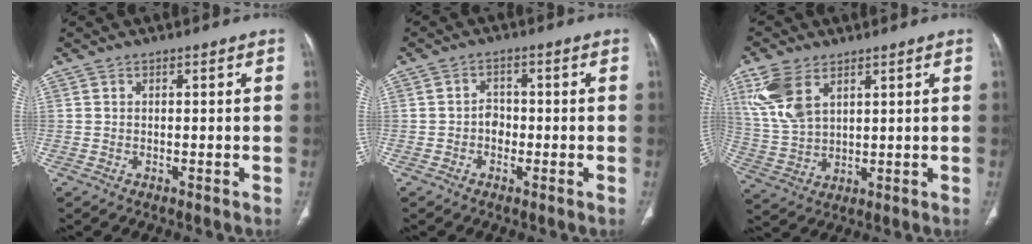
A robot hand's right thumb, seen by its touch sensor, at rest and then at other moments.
{"total": 2.7, "force": [-0.8, 2.2, 1.4], "torque": [-0.007, 0.009, -0.019]}
{"total": 10.2, "force": [5.1, 5.7, 6.8], "torque": [-0.150, -0.010, 0.114]}